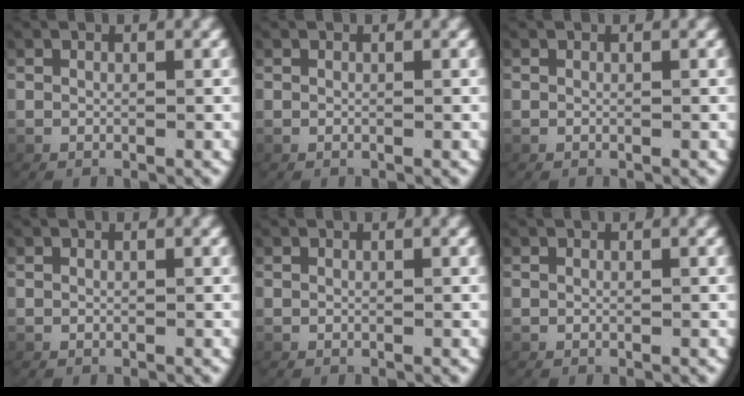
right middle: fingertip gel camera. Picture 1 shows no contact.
{"total": 0.0}
{"total": 0.0}
{"total": 0.0}
{"total": 0.0}
{"total": 0.0}